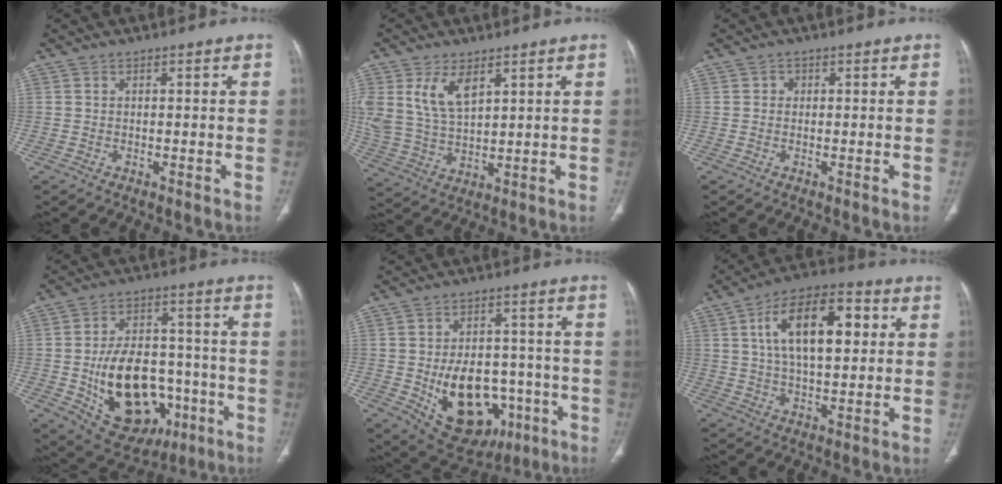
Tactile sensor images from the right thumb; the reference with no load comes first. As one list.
[{"total": 10.1, "force": [4.8, 5.4, 7.1], "torque": [-0.138, -0.015, 0.107]}, {"total": 1.0, "force": [0.1, 0.9, 0.3], "torque": [0.002, 0.003, 0.000]}, {"total": 21.9, "force": [-5.8, 14.2, 15.6], "torque": [-0.214, 0.030, -0.063]}, {"total": 18.4, "force": [-5.3, 12.2, 12.8], "torque": [-0.156, 0.021, -0.054]}, {"total": 16.5, "force": [4.3, 8.0, 13.8], "torque": [-0.213, 0.011, 0.068]}]